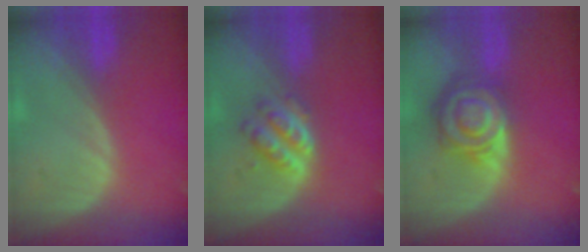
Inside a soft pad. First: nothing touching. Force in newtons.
{"total": 4.4, "press": 4.1, "slide": 1.5}
{"total": 8.4, "press": 7.2, "slide": 4.3}